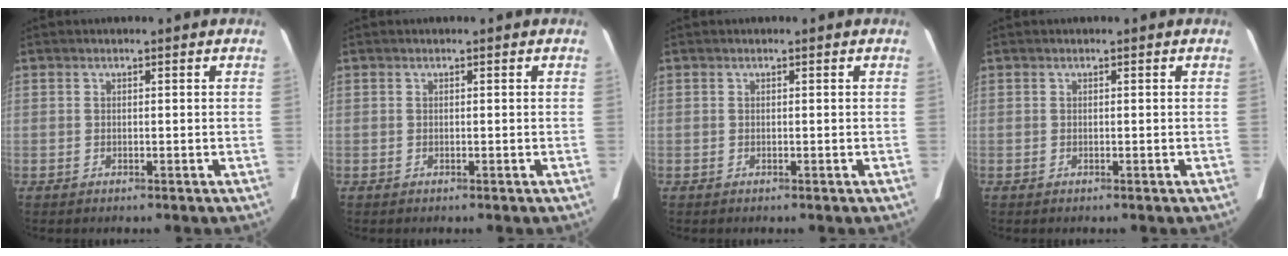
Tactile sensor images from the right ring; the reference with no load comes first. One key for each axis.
{"total": 0.0}
{"total": 0.0}
{"total": 0.0}